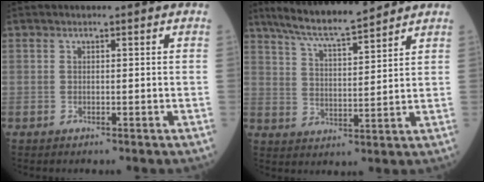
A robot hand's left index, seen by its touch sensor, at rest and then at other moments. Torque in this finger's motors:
{"motor_torque": [-0.06, -0.34, 0.21, 0.05]}